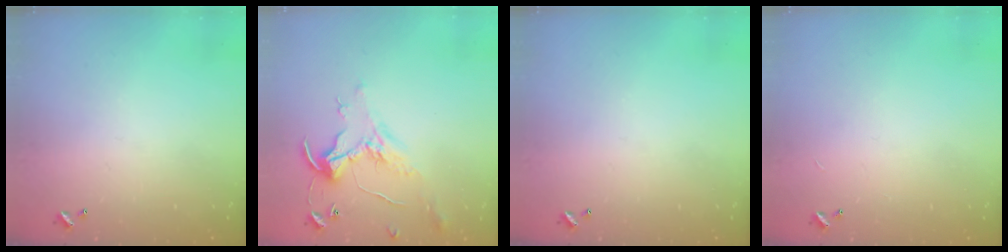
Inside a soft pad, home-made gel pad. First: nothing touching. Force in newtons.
{"total": 1.0, "press": 0.9, "slide": 0.5}
{"total": 0.0}
{"total": 0.9, "press": 0.9, "slide": 0.2}